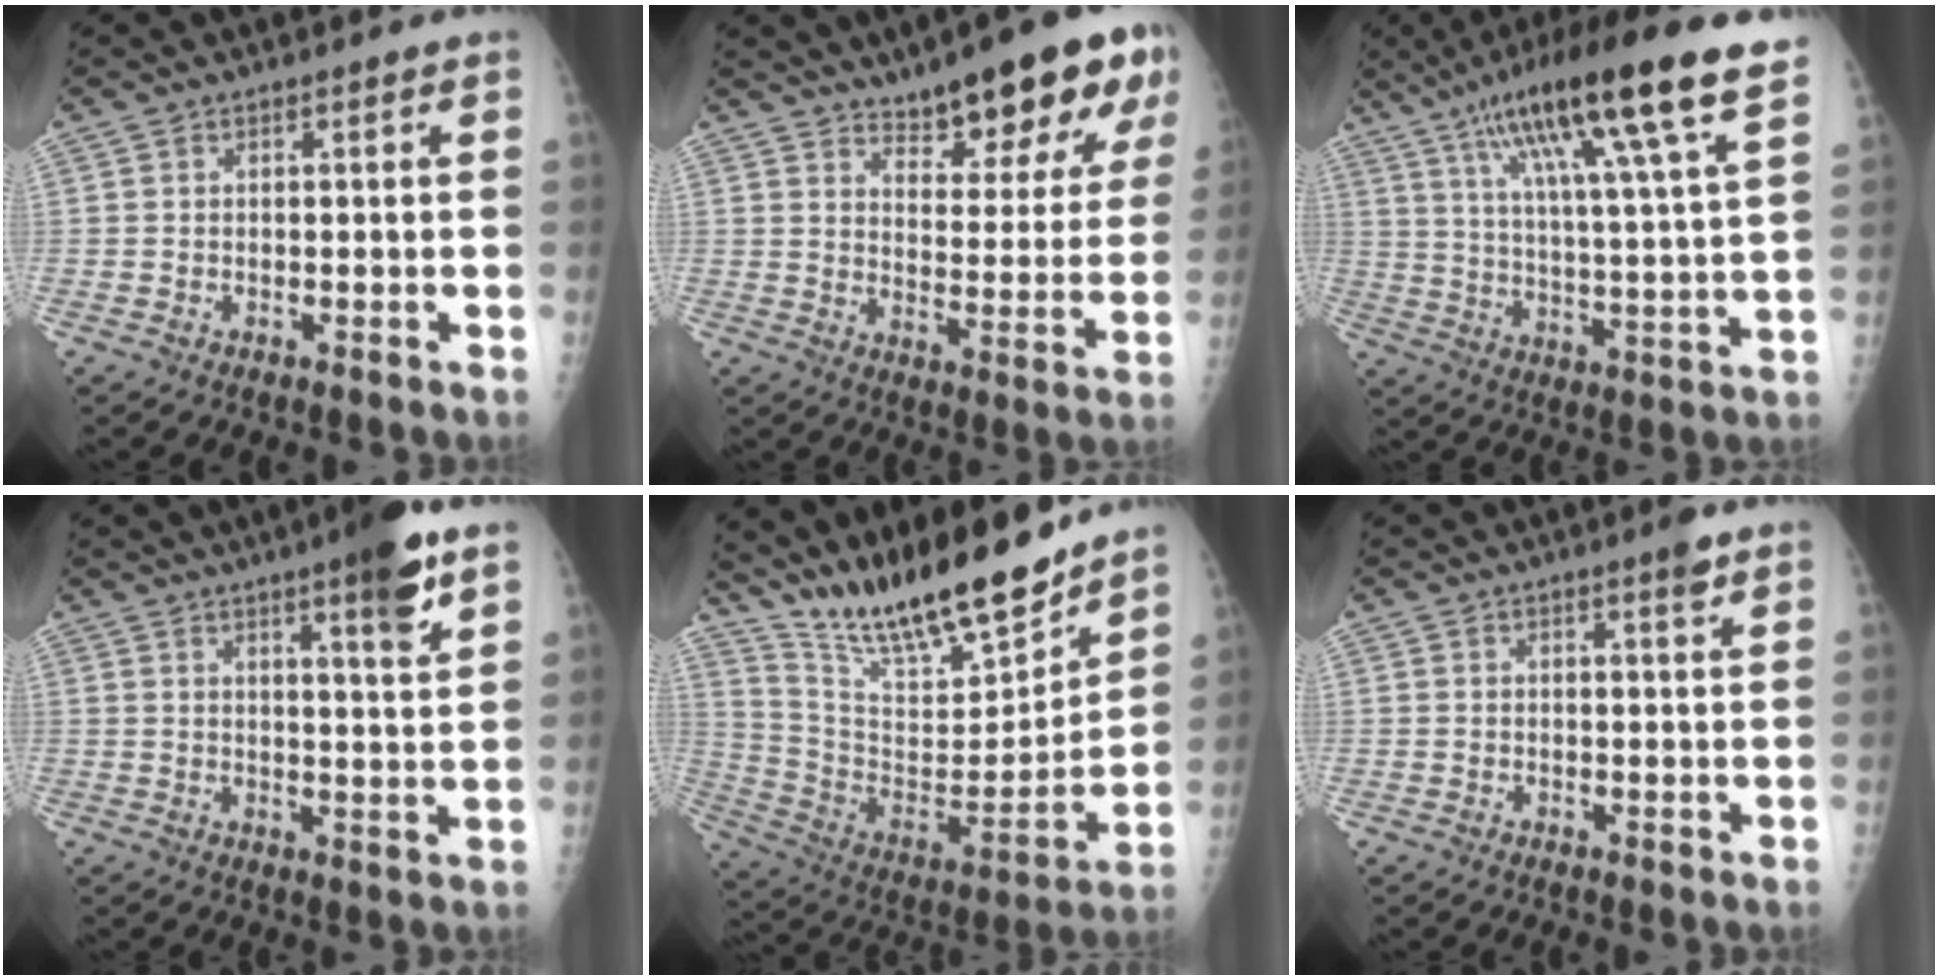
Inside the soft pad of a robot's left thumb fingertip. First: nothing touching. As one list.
[{"total": 17.5, "force": [11.4, 5.3, 12.3], "torque": [-0.136, -0.058, 0.168]}, {"total": 21.3, "force": [12.5, 2.2, 17.1], "torque": [-0.280, -0.025, 0.203]}, {"total": 8.6, "force": [5.1, 0.9, 6.9], "torque": [-0.092, -0.027, 0.070]}, {"total": 21.9, "force": [18.6, 4.7, 10.5], "torque": [-0.147, -0.103, 0.329]}, {"total": 2.0, "force": [1.3, 0.1, 1.5], "torque": [-0.023, -0.008, 0.018]}]